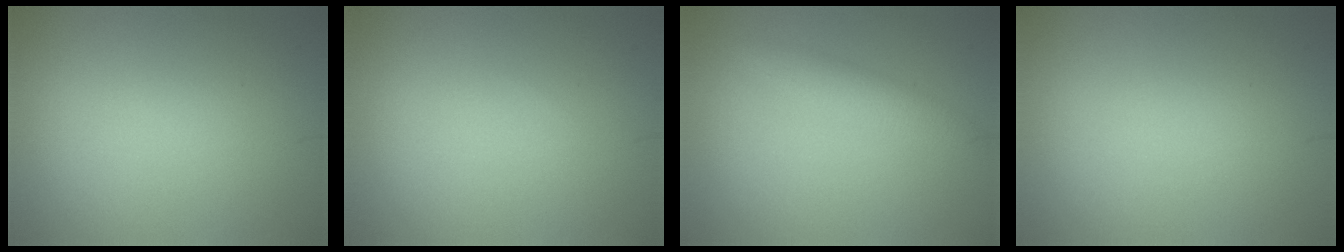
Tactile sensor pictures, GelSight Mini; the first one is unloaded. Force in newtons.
{"total": 0.0}
{"total": 2.0, "press": 2.0, "slide": 0.1}
{"total": 0.0}